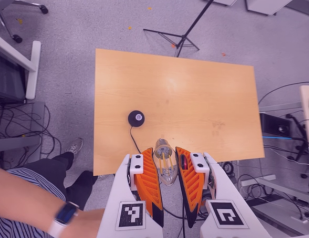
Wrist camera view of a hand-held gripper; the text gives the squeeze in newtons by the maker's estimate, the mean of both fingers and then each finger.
{"total": 21.5, "left": 25.8, "right": 17.1}